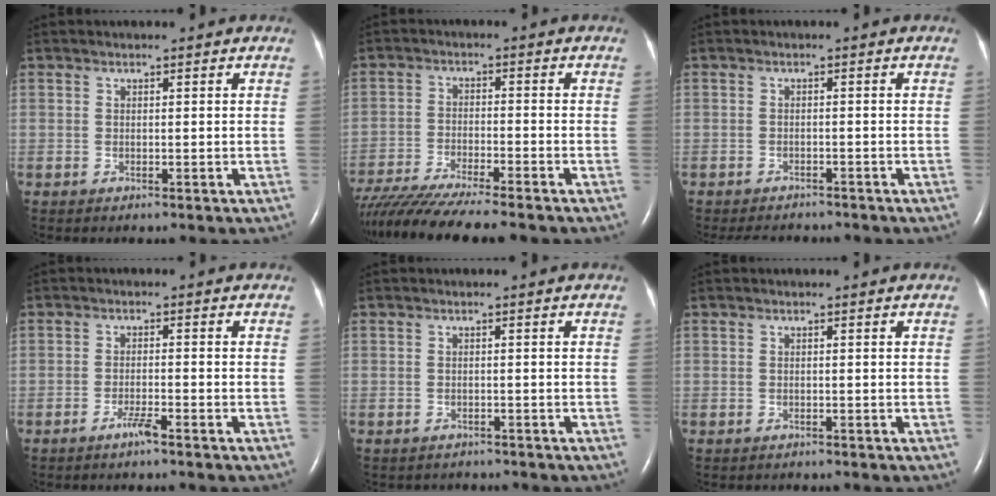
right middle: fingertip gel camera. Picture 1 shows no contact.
{"total": 14.9, "force": [-13.0, 0.5, 7.4], "torque": [-0.128, -0.032, -0.211]}
{"total": 6.8, "force": [-6.2, 2.0, 1.7], "torque": [-0.025, -0.008, -0.081]}
{"total": 2.4, "force": [-1.8, -0.2, 1.5], "torque": [-0.035, -0.003, -0.034]}
{"total": 2.6, "force": [-2.3, 1.1, 0.0], "torque": [-0.006, -0.002, -0.031]}
{"total": 0.9, "force": [-0.8, 0.3, 0.2], "torque": [-0.009, -0.002, -0.011]}